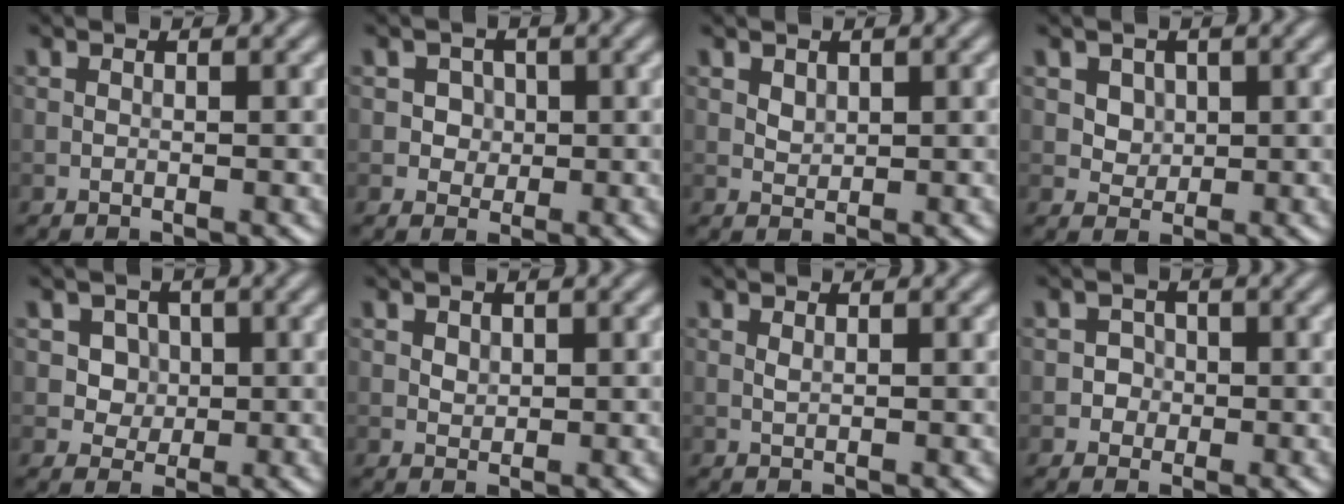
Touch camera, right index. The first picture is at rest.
{"total": 2.2, "force": [0.5, 2.0, 0.9], "torque": [-0.006, 0.000, 0.012]}
{"total": 1.1, "force": [0.6, 0.8, 0.5], "torque": [-0.011, -0.002, 0.014]}
{"total": 2.5, "force": [1.1, 2.0, 1.1], "torque": [-0.030, -0.003, 0.036]}
{"total": 3.4, "force": [1.0, 2.9, 1.5], "torque": [-0.025, -0.004, 0.020]}
{"total": 0.9, "force": [0.5, 0.7, 0.4], "torque": [-0.009, -0.002, 0.010]}
{"total": 0.5, "force": [0.3, 0.1, 0.4], "torque": [-0.011, 0.000, 0.006]}
{"total": 1.4, "force": [-0.2, 1.3, 0.2], "torque": [0.018, -0.001, -0.008]}